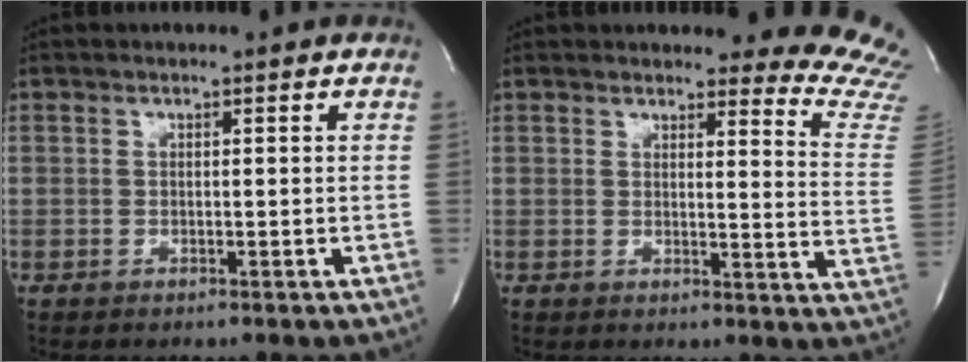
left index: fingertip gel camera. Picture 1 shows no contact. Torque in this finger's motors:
{"motor_torque": [-0.05, -0.31, 0.57, 0.02]}